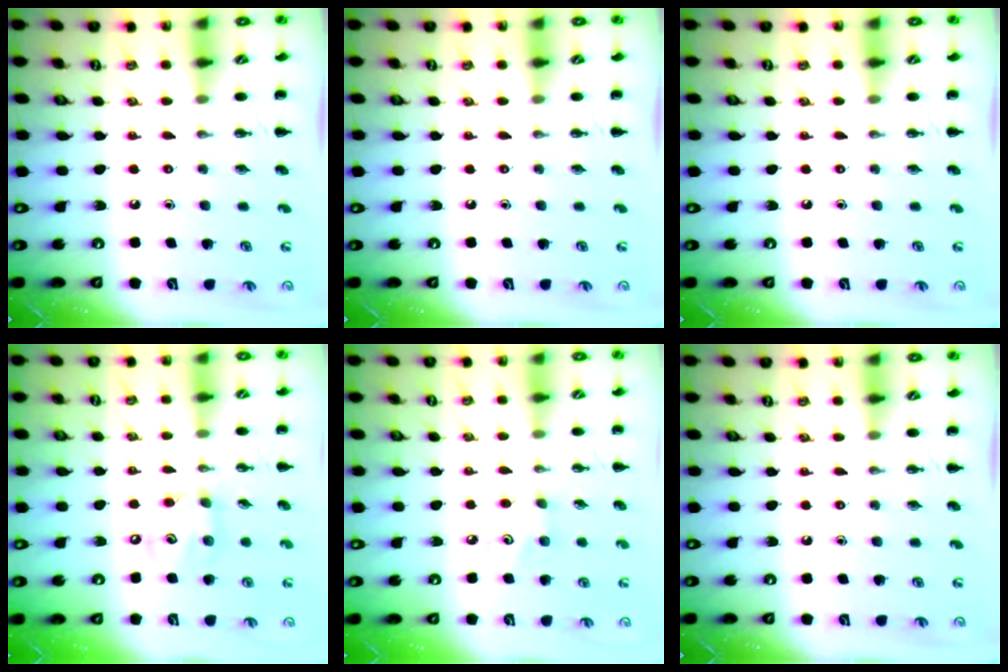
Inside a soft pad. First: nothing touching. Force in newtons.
{"total": 0.0}
{"total": 0.0}
{"total": 7.9, "press": 7.9, "slide": 0.8}
{"total": 3.8, "press": 3.6, "slide": 1.0}
{"total": 0.0}